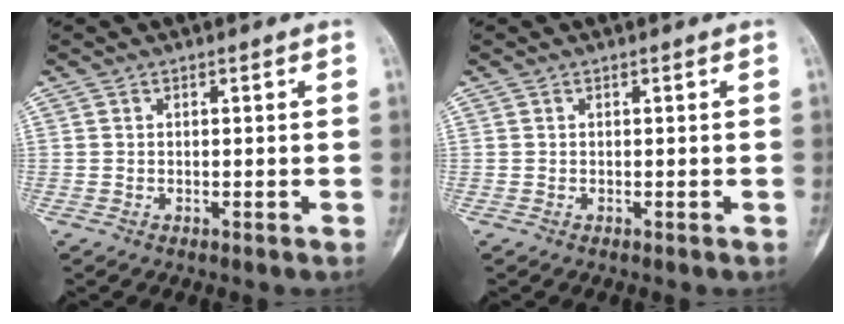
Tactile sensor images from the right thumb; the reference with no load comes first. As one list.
[{"total": 0.0}]